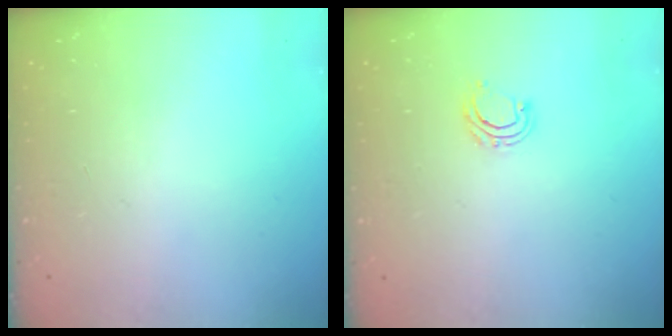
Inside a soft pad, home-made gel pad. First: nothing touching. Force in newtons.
{"total": 6.3, "press": 6.2, "slide": 1.0}